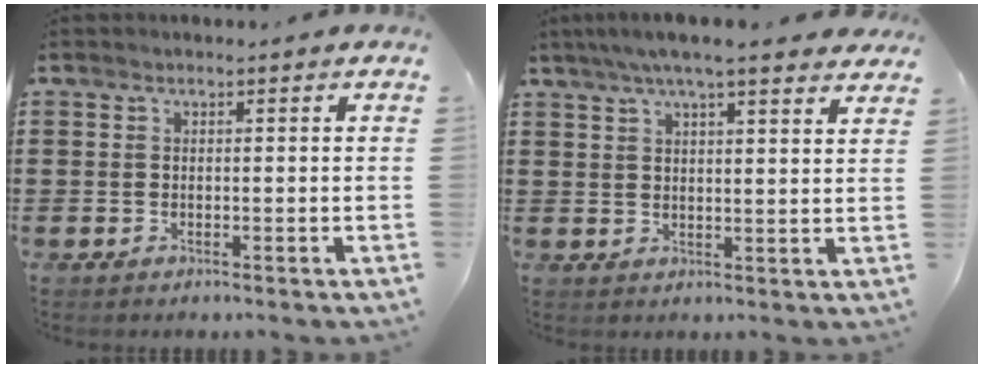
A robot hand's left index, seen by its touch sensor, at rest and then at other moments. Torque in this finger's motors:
{"motor_torque": [2.14, 0.00, 1.05, 0.21]}